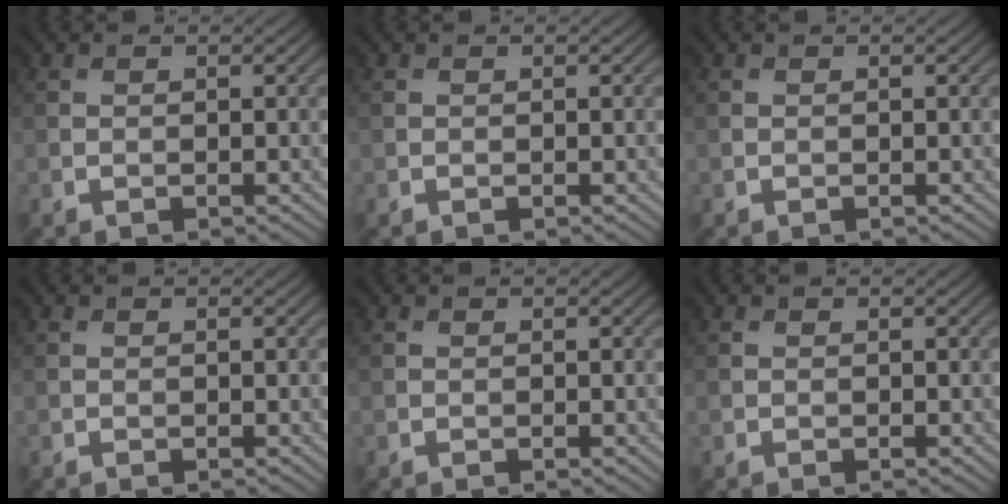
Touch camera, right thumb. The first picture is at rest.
{"total": 0.0}
{"total": 0.0}
{"total": 0.0}
{"total": 0.0}
{"total": 0.0}